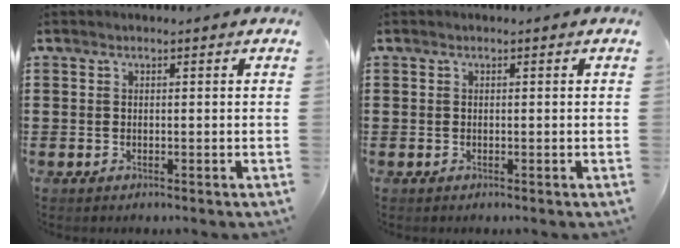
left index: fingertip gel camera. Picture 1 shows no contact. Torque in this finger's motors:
{"motor_torque": [-0.10, -0.09, 0.00, -0.01]}